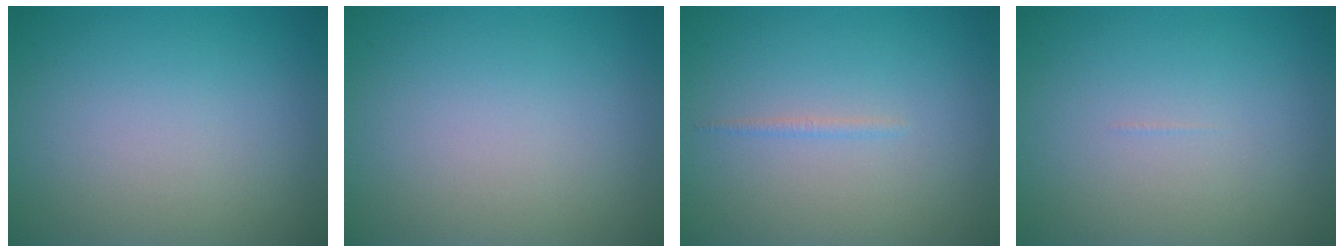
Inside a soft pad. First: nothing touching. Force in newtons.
{"total": 0.0}
{"total": 0.6, "press": 0.6, "slide": 0.1}
{"total": 0.0}